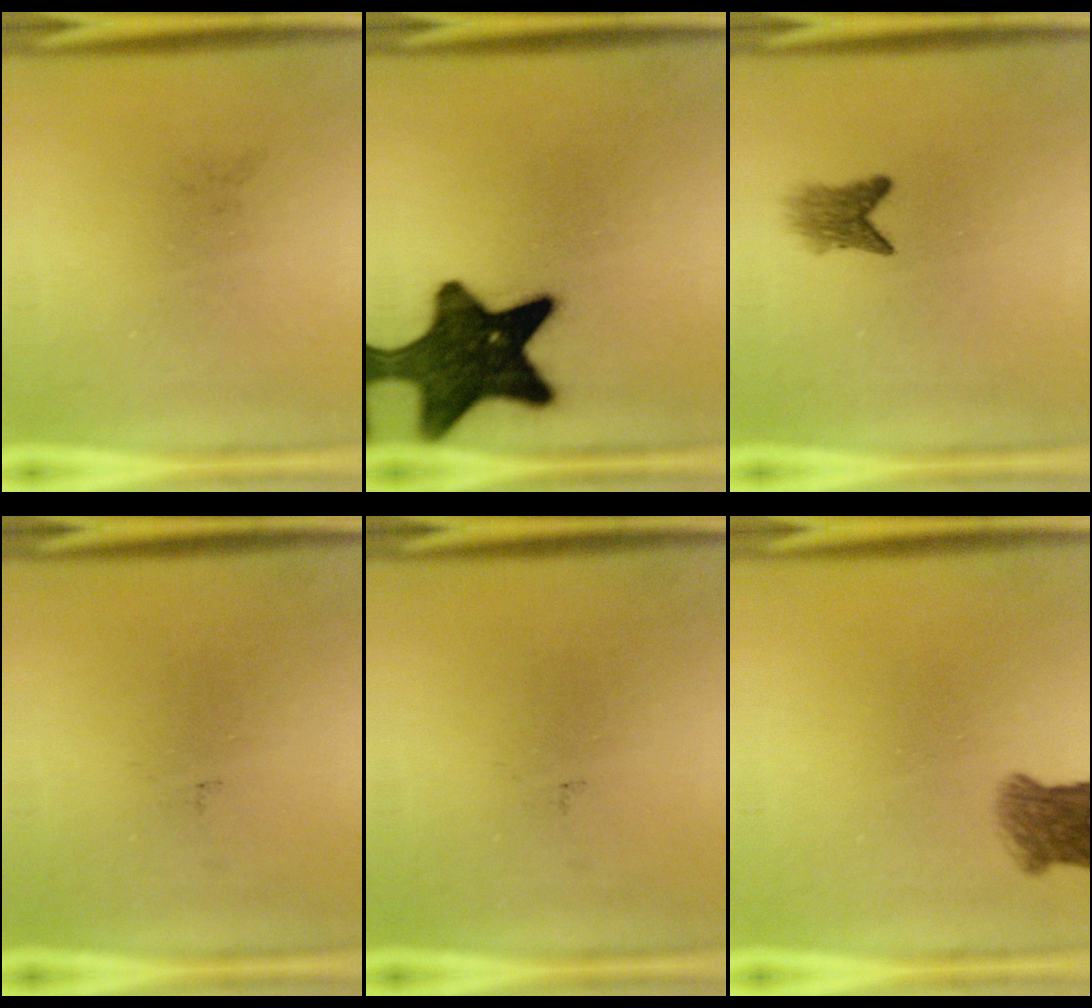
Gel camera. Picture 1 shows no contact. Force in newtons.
{"total": 15.8}
{"total": 2.9}
{"total": 0.0}
{"total": 0.0}
{"total": 4.5}